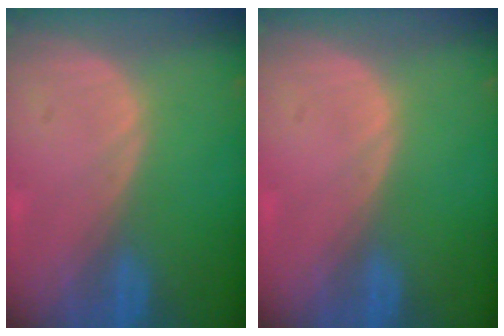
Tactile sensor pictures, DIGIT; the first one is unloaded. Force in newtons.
{"total": 0.0}